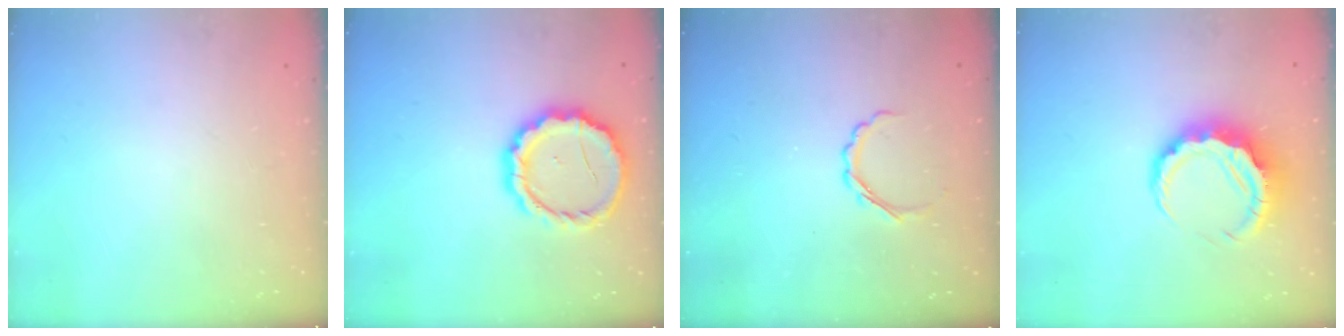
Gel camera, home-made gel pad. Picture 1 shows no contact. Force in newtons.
{"total": 12.1, "press": 12.0, "slide": 1.5}
{"total": 4.4, "press": 4.2, "slide": 1.1}
{"total": 9.3, "press": 9.2, "slide": 1.6}